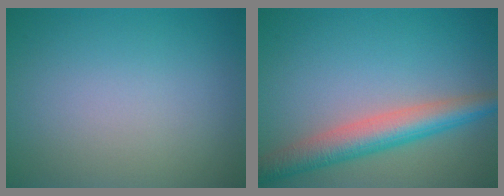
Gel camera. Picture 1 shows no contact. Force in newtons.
{"total": 5.1, "press": 5.1, "slide": 0.2}